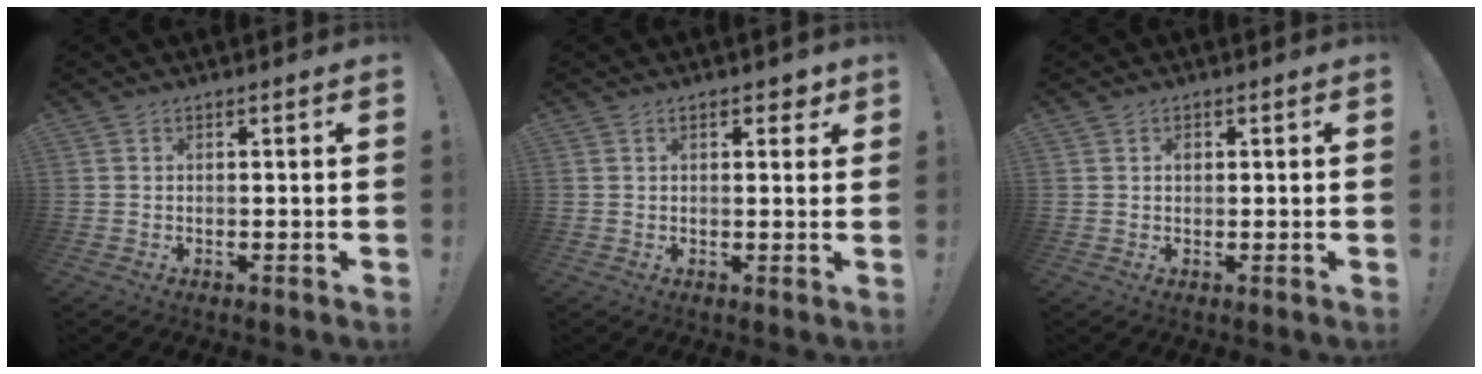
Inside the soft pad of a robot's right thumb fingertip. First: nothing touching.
{"total": 3.4, "force": [1.8, 1.7, 2.3], "torque": [-0.023, -0.005, 0.028]}
{"total": 0.8, "force": [0.1, 0.7, 0.3], "torque": [0.000, 0.000, 0.001]}